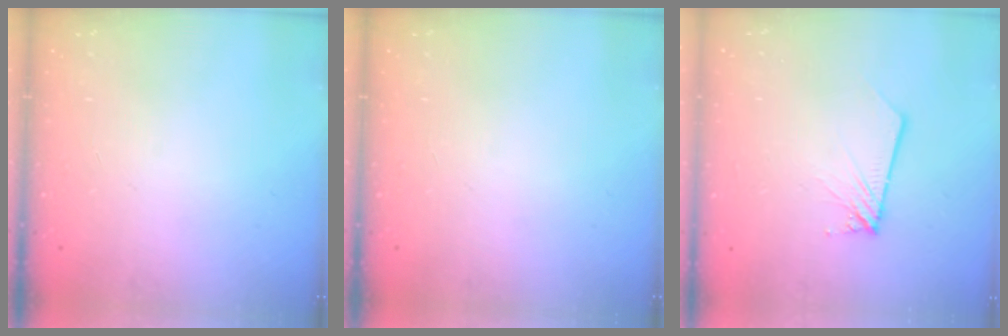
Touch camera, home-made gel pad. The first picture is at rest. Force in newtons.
{"total": 0.0}
{"total": 2.7, "press": 2.7, "slide": 0.2}